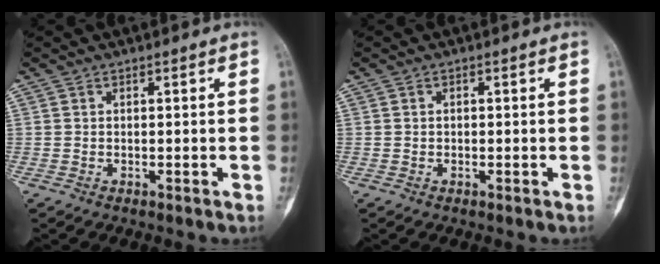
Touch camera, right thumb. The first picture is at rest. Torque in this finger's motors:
{"motor_torque": [-0.76, -0.21, -0.01, -0.17, -0.08]}